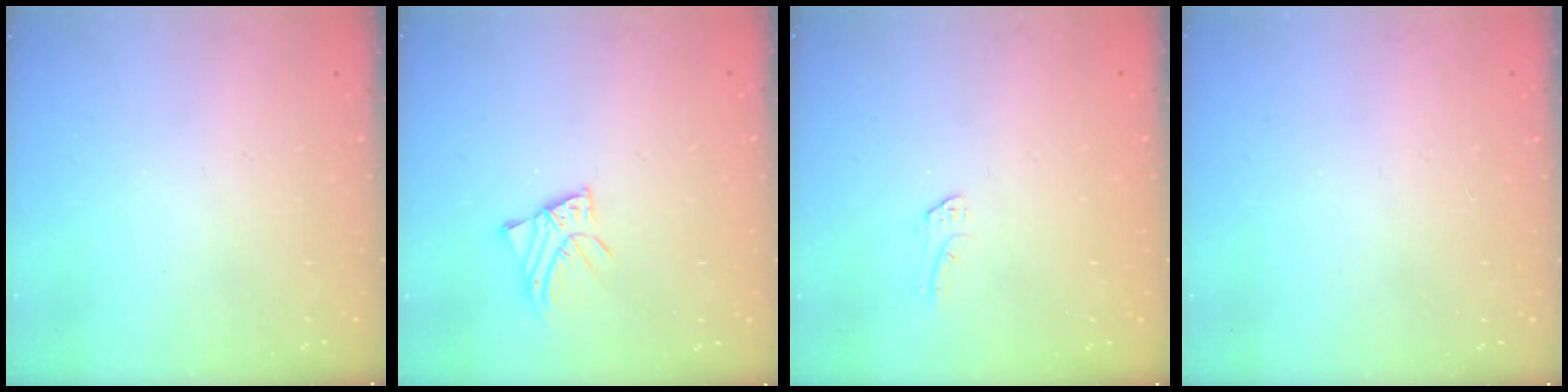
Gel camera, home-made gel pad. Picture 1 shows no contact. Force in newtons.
{"total": 2.9, "press": 2.9, "slide": 0.2}
{"total": 3.8, "press": 3.8, "slide": 0.3}
{"total": 2.8, "press": 2.8, "slide": 0.3}